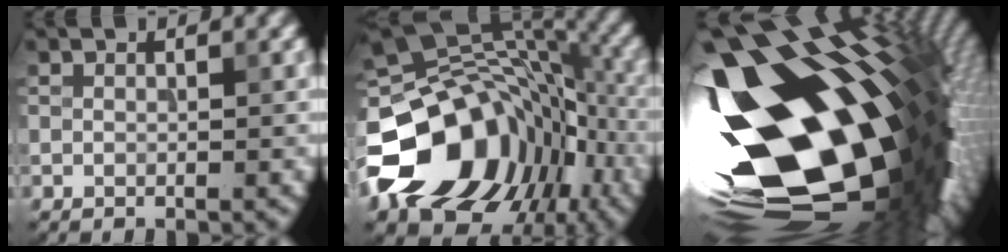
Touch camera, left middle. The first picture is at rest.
{"total": 16.8, "force": [-6.1, 11.9, 10.1], "torque": [-0.183, -0.004, -0.108]}
{"total": 21.8, "force": [-1.8, 11.1, 18.7], "torque": [-0.263, -0.014, -0.038]}